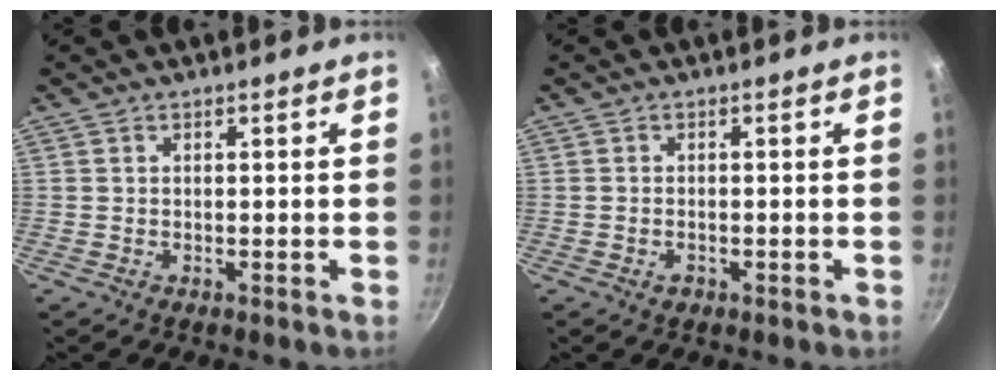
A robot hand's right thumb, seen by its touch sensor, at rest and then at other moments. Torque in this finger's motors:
{"motor_torque": [-0.31, -0.02, -0.26, 0.03, 0.03]}